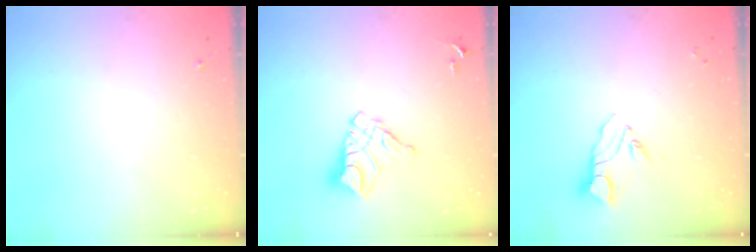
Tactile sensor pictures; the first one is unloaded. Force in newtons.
{"total": 12.1, "press": 12.0, "slide": 1.1}
{"total": 6.1, "press": 6.1, "slide": 0.5}